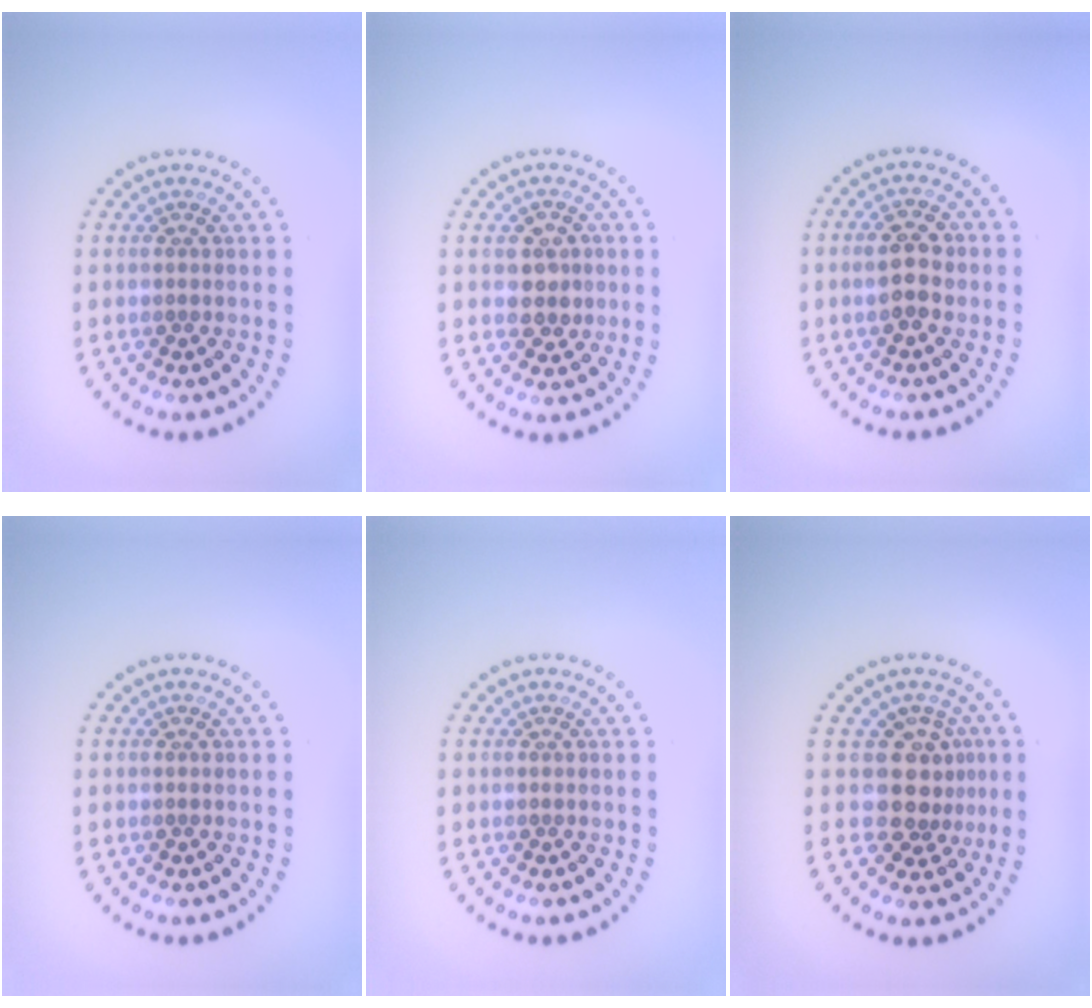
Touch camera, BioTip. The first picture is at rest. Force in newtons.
{"total": 2.6, "press": 2.5, "slide": 0.4}
{"total": 3.0, "press": 3.0, "slide": 0.2}
{"total": 0.0}
{"total": 0.0}
{"total": 3.5, "press": 2.7, "slide": 2.2}